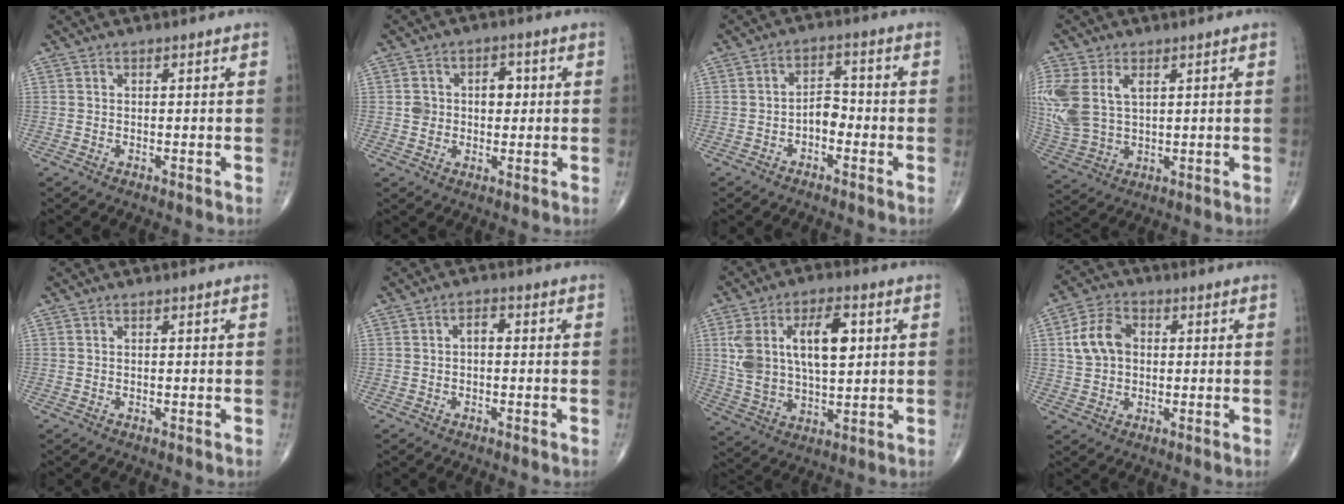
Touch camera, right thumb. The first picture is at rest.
{"total": 6.2, "force": [0.7, 4.7, 4.0], "torque": [-0.039, 0.015, 0.013]}
{"total": 4.1, "force": [-1.7, 2.6, 2.8], "torque": [-0.028, 0.025, -0.036]}
{"total": 14.0, "force": [3.6, 9.0, 10.2], "torque": [-0.260, -0.001, 0.084]}
{"total": 0.0}
{"total": 2.2, "force": [-0.1, 1.2, 1.8], "torque": [-0.025, 0.012, -0.006]}
{"total": 16.3, "force": [3.7, 8.4, 13.4], "torque": [-0.234, 0.002, 0.074]}
{"total": 8.1, "force": [1.0, 6.0, 5.4], "torque": [-0.091, 0.015, 0.015]}